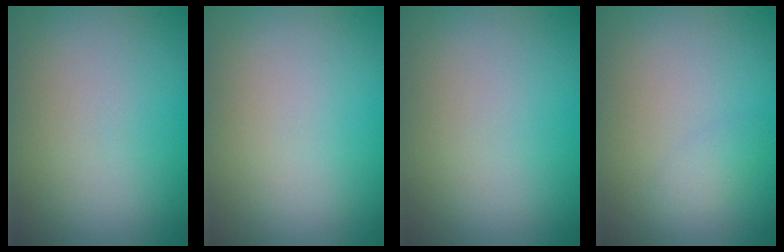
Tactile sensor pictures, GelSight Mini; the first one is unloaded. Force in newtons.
{"total": 0.0}
{"total": 0.0}
{"total": 0.9, "press": 0.9, "slide": 0.2}